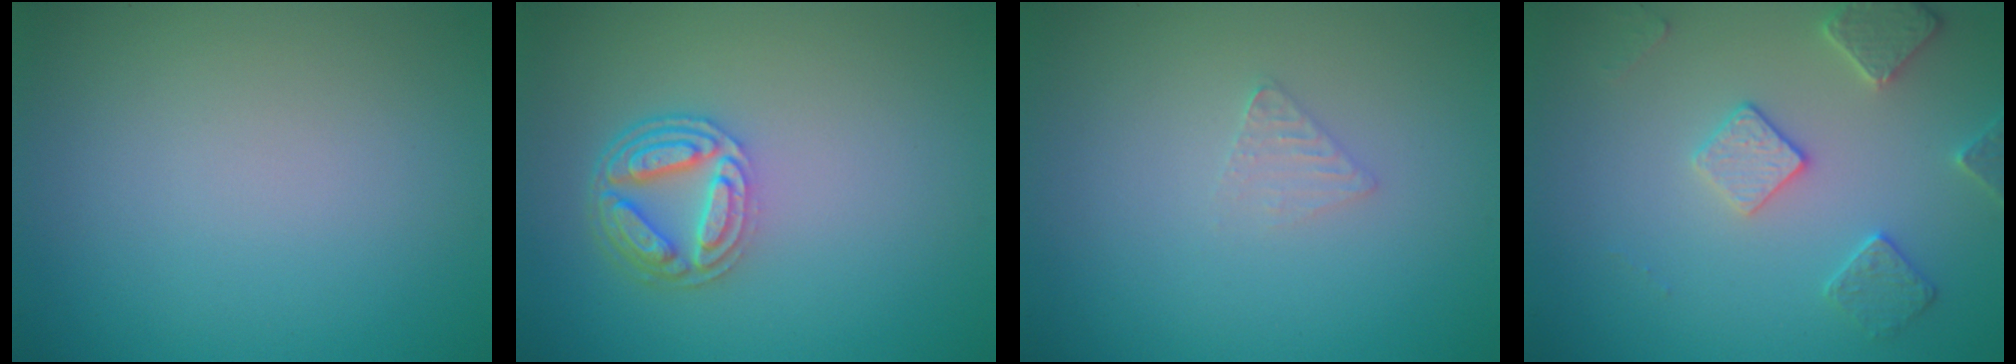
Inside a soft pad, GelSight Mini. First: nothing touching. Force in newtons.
{"total": 4.5, "press": 3.5, "slide": 2.8}
{"total": 1.0, "press": 1.0, "slide": 0.1}
{"total": 3.1, "press": 3.1, "slide": 0.4}